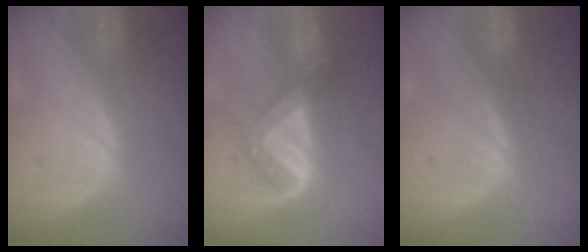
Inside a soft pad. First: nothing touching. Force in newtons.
{"total": 5.3, "press": 5.1, "slide": 1.6}
{"total": 0.0}